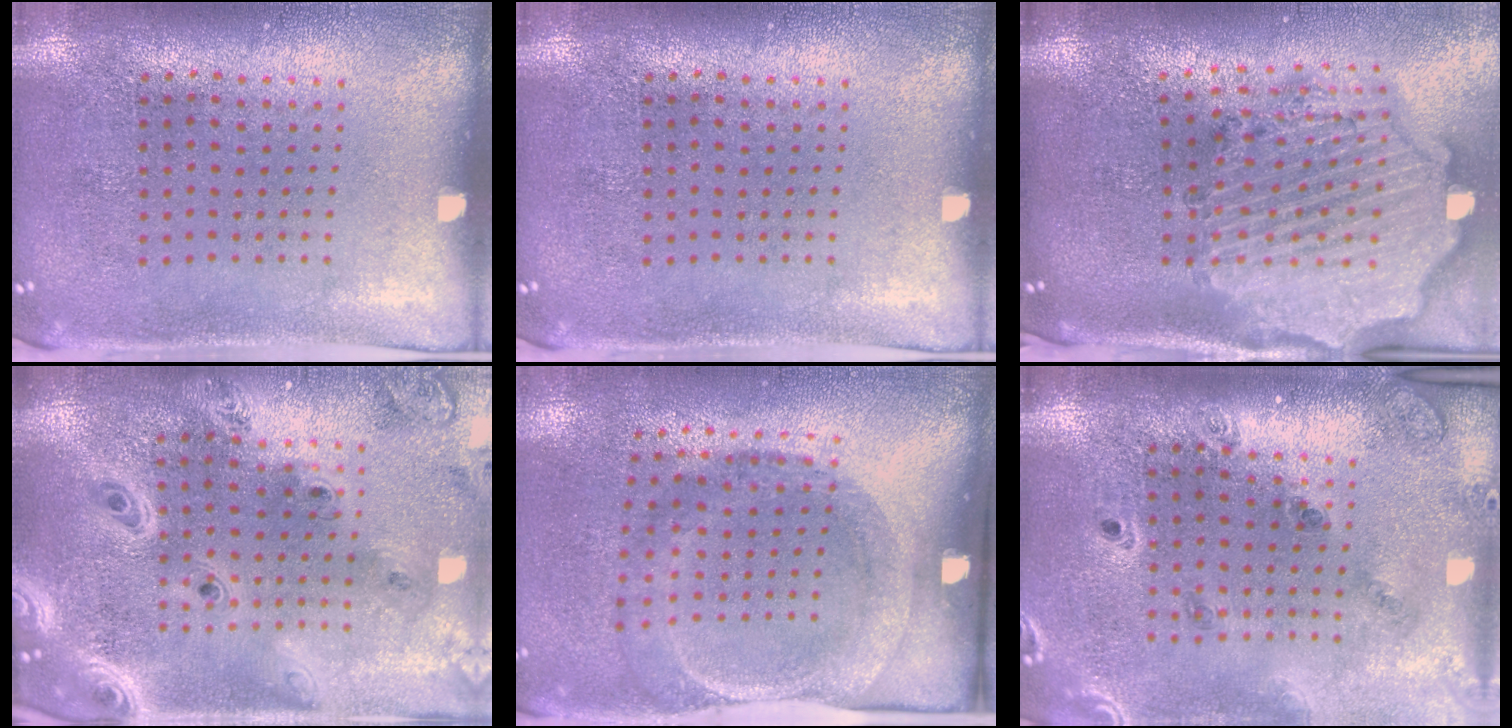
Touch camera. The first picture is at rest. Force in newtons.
{"total": 0.0}
{"total": 4.0, "press": 3.3, "slide": 2.3}
{"total": 3.7, "press": 2.8, "slide": 2.4}
{"total": 1.9, "press": 1.2, "slide": 1.5}
{"total": 1.4, "press": 1.4, "slide": 0.2}